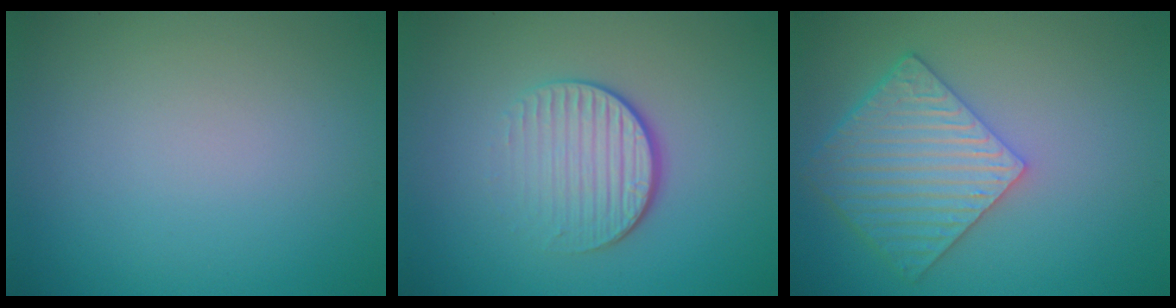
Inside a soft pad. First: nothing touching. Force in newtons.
{"total": 4.0, "press": 2.7, "slide": 3.0}
{"total": 6.2, "press": 5.2, "slide": 3.4}